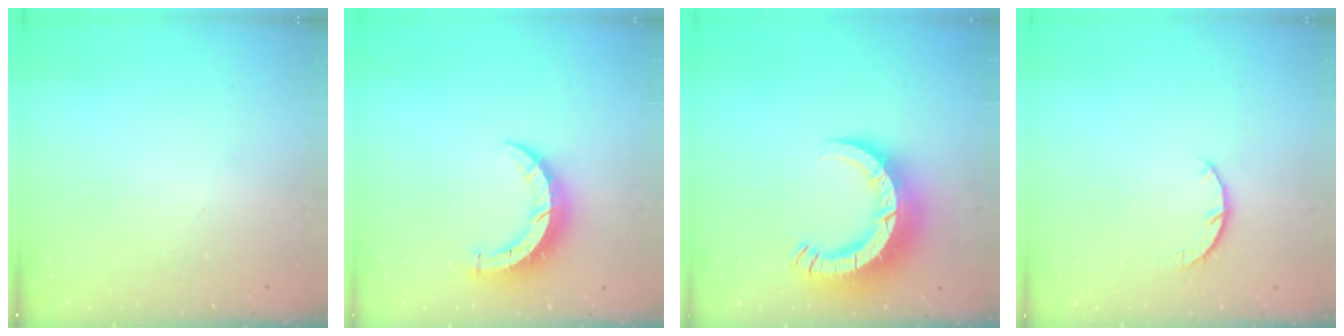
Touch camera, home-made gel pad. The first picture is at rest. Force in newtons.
{"total": 7.9, "press": 7.9, "slide": 0.2}
{"total": 13.1, "press": 13.0, "slide": 1.4}
{"total": 3.1, "press": 3.1, "slide": 0.5}